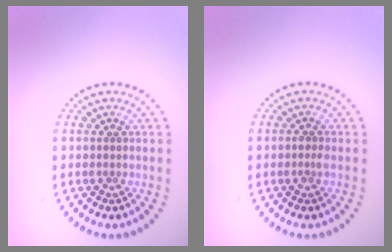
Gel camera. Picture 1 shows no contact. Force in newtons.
{"total": 0.6, "press": 0.6, "slide": 0.2}